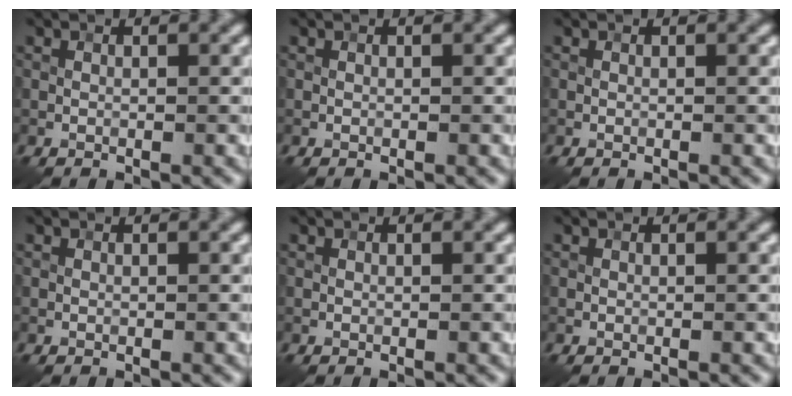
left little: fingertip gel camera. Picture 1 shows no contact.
{"total": 0.0}
{"total": 0.0}
{"total": 0.0}
{"total": 0.0}
{"total": 0.0}